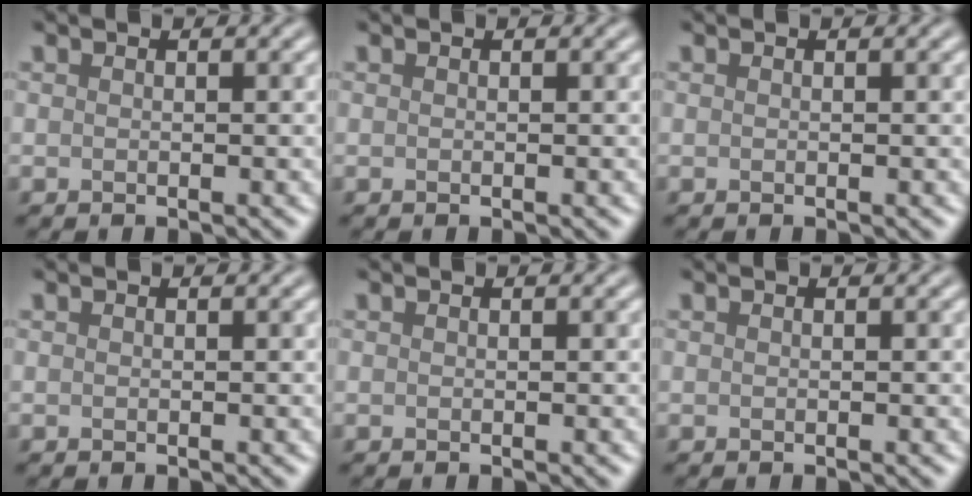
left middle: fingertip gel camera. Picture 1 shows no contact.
{"total": 0.0}
{"total": 0.0}
{"total": 0.0}
{"total": 0.0}
{"total": 0.0}